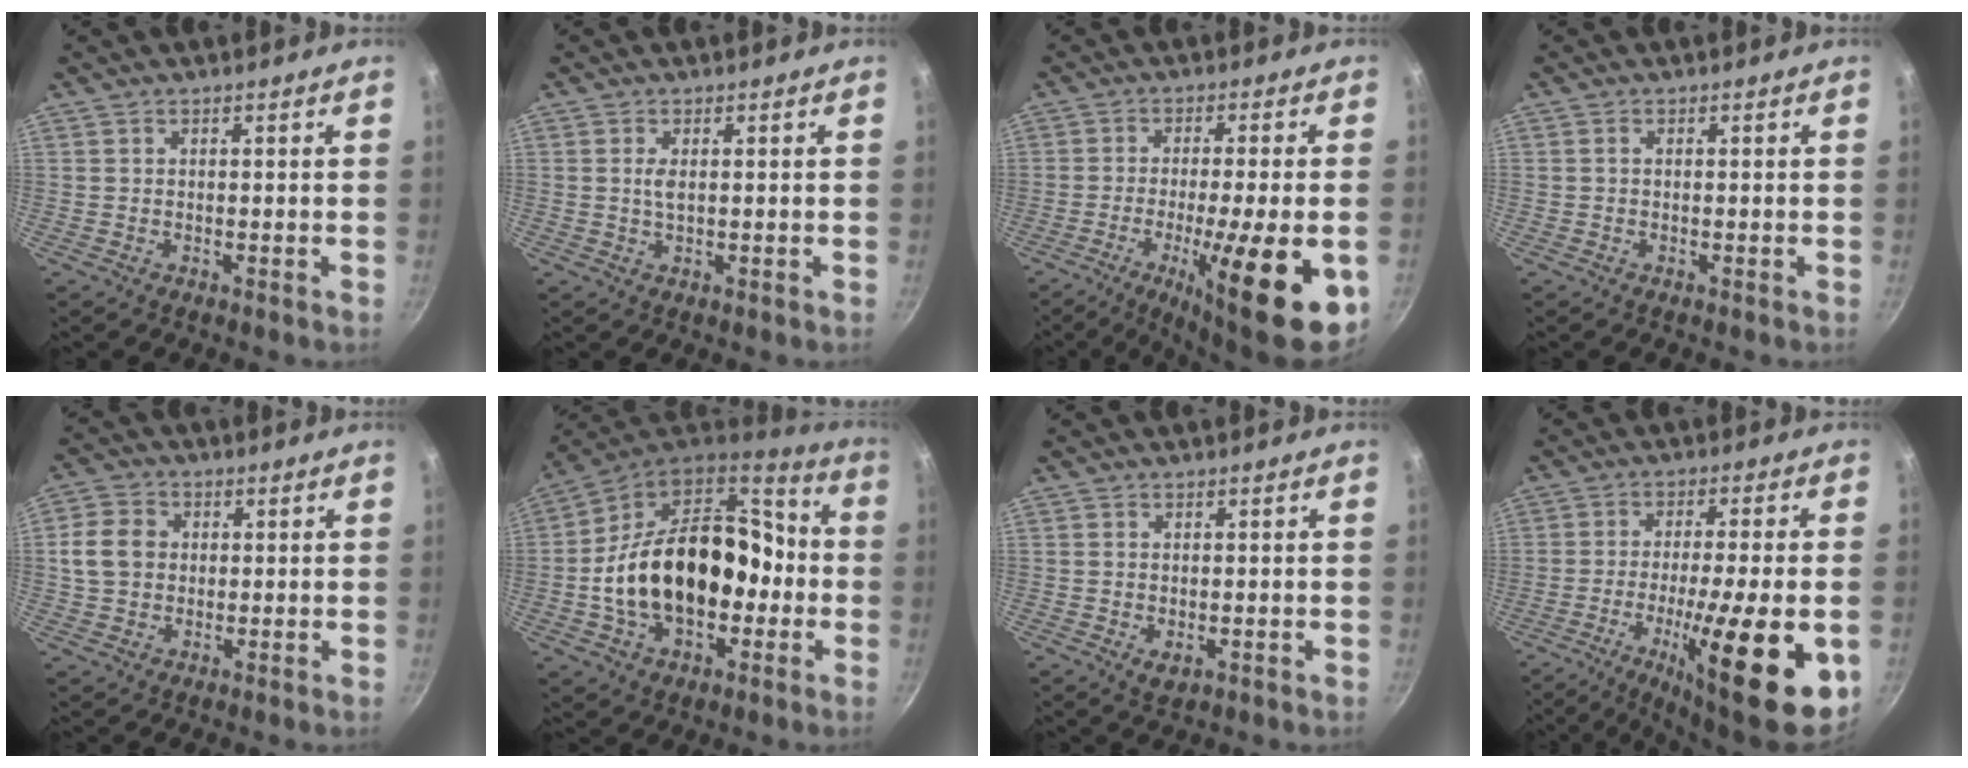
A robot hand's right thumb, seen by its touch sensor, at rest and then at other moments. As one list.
[{"total": 1.9, "force": [0.3, 0.8, 1.7], "torque": [-0.036, 0.000, 0.008]}, {"total": 19.0, "force": [-6.4, 4.1, 17.4], "torque": [-0.243, 0.004, -0.089]}, {"total": 0.5, "force": [0.0, 0.2, 0.5], "torque": [-0.012, 0.003, 0.000]}, {"total": 7.7, "force": [0.8, 6.5, 4.1], "torque": [-0.056, 0.006, 0.004]}, {"total": 25.6, "force": [-3.1, 17.0, 18.9], "torque": [-0.294, 0.066, -0.051]}, {"total": 2.8, "force": [-0.4, 1.7, 2.1], "torque": [-0.033, -0.009, -0.003]}, {"total": 20.9, "force": [-6.5, 4.6, 19.3], "torque": [-0.277, 0.008, -0.094]}]